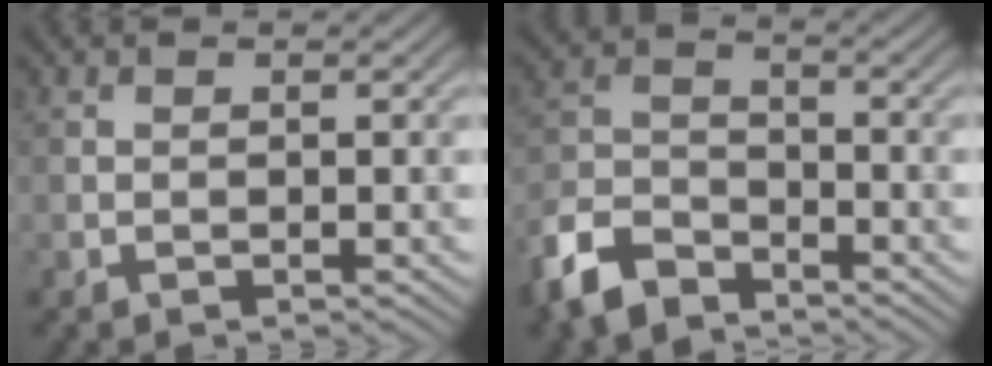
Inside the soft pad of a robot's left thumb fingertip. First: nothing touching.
{"total": 8.3, "force": [-6.3, 3.6, 3.9], "torque": [-0.089, -0.009, -0.146]}